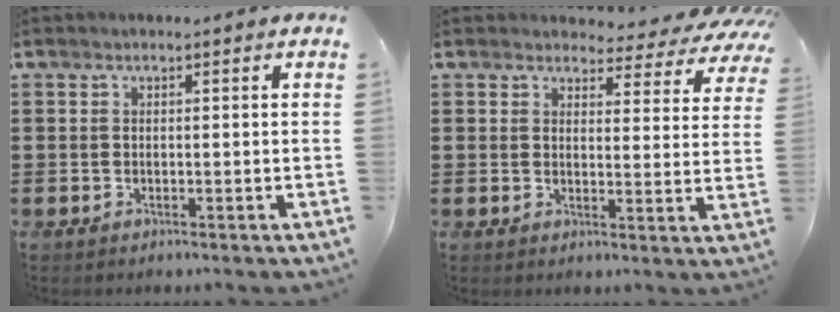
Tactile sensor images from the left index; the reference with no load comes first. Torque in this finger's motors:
{"motor_torque": [1.18, -0.95, 0.23, 0.03]}